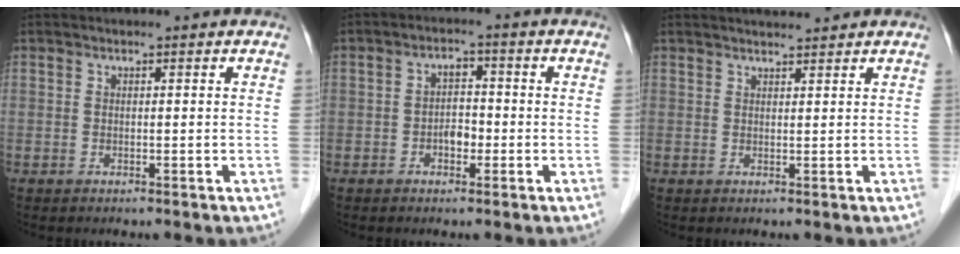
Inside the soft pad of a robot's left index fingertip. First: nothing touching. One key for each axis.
{"total": 3.3, "fx": -1.1, "fy": 2.1, "fz": 2.3, "tx": -0.037, "ty": 0.012, "tz": -0.020}
{"total": 2.7, "fx": 2.6, "fy": 0.1, "fz": 0.6, "tx": -0.012, "ty": 0.012, "tz": 0.042}